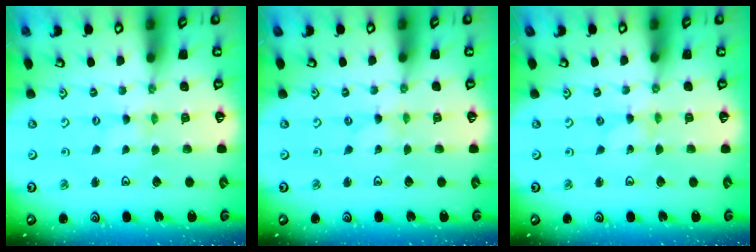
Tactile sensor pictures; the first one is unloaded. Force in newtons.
{"total": 0.0}
{"total": 0.0}